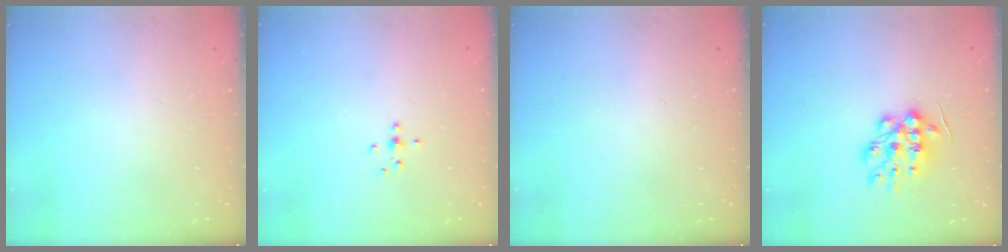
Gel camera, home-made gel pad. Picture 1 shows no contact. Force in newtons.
{"total": 3.2, "press": 3.2, "slide": 0.7}
{"total": 0.0}
{"total": 12.4, "press": 12.4, "slide": 0.3}